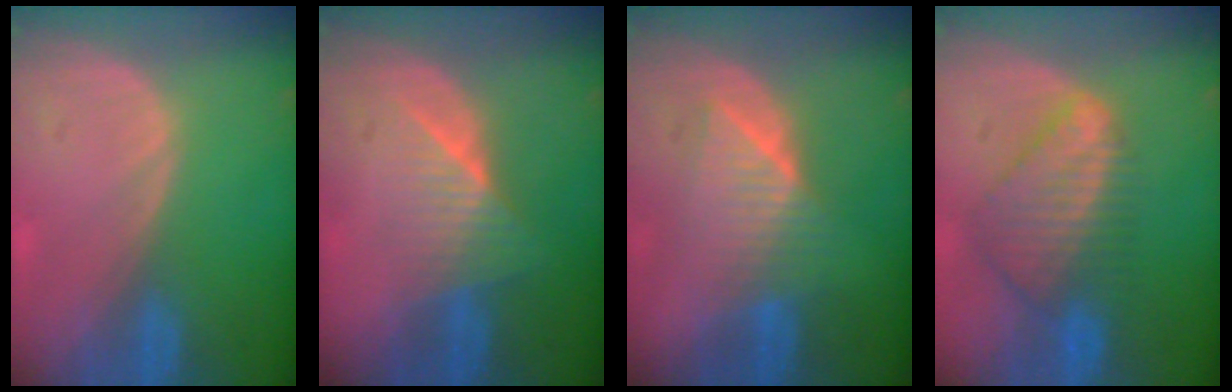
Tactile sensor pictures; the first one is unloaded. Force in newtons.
{"total": 6.3, "press": 5.5, "slide": 3.0}
{"total": 6.5, "press": 6.4, "slide": 0.9}
{"total": 8.5, "press": 7.5, "slide": 4.1}